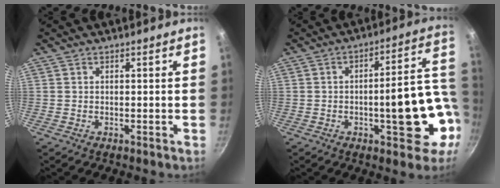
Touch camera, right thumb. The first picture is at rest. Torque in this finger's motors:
{"motor_torque": [2.12, 1.94, 1.59, -0.24, 0.32]}